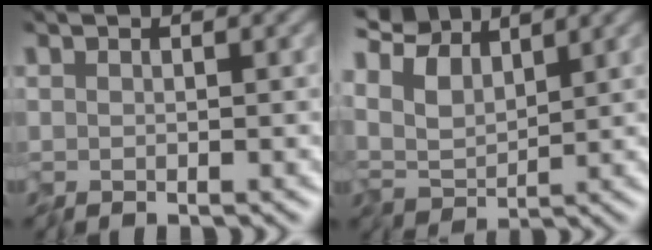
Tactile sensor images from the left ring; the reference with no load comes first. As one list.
[{"total": 4.8, "force": [1.6, 2.6, 3.7], "torque": [-0.076, 0.007, 0.012]}]